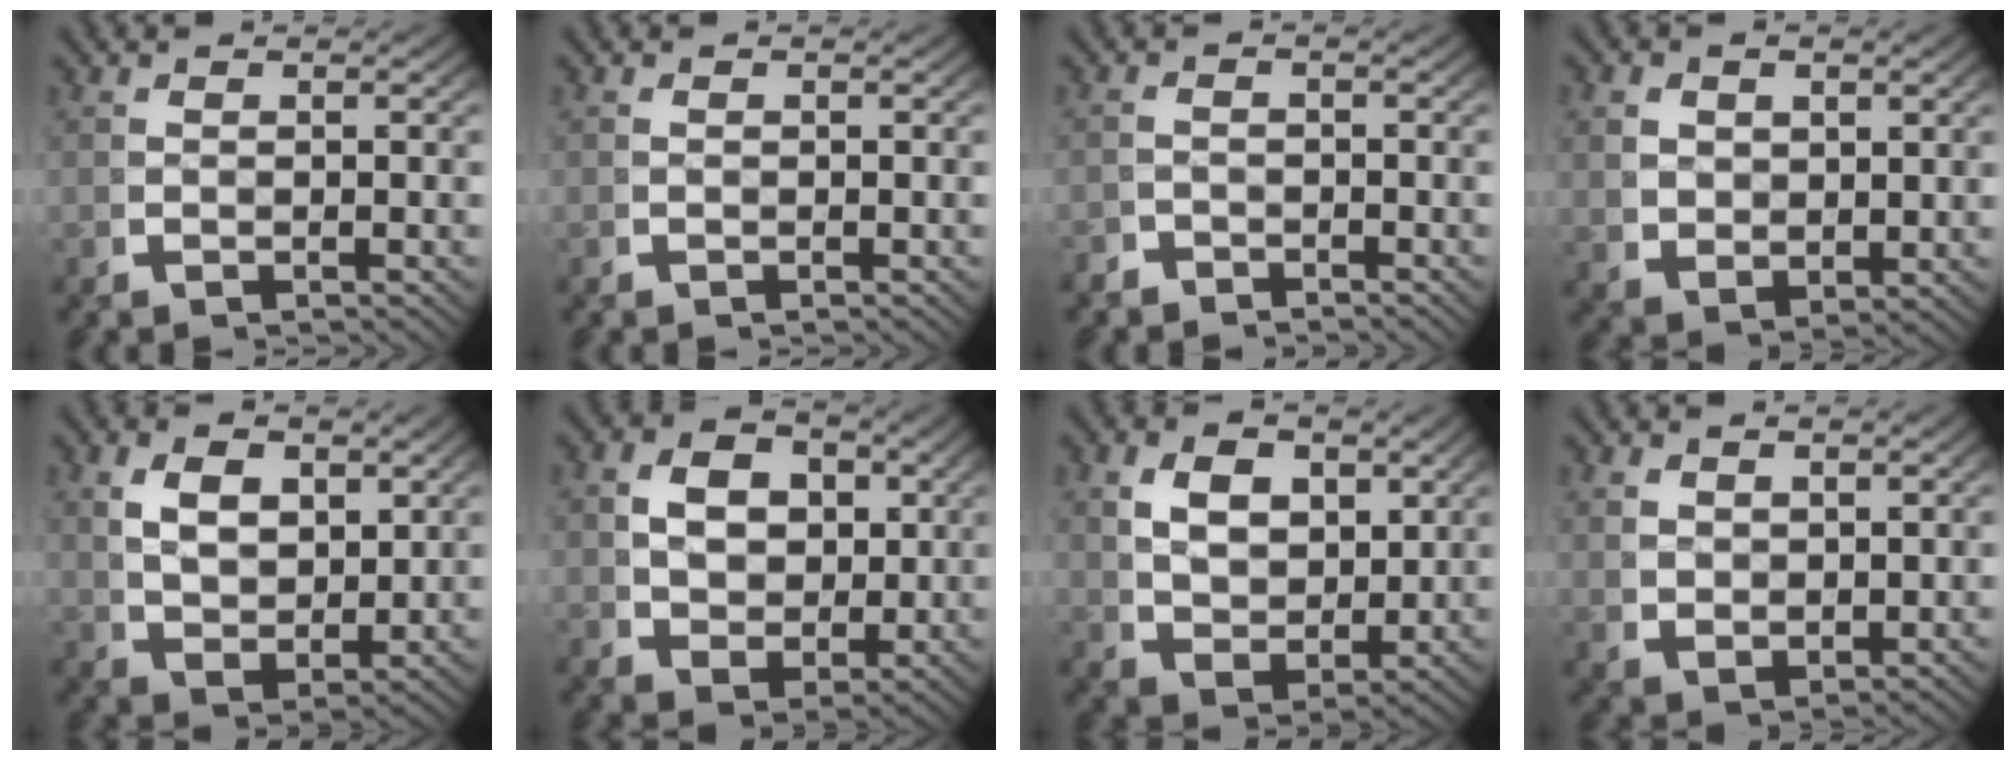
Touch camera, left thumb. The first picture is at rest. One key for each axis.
{"total": 0.0}
{"total": 2.3, "fx": -2.2, "fy": 0.6, "fz": -0.1, "tx": 0.005, "ty": -0.013, "tz": -0.038}
{"total": 3.7, "fx": 1.0, "fy": 2.7, "fz": 2.2, "tx": -0.052, "ty": -0.017, "tz": 0.034}
{"total": 5.7, "fx": 1.6, "fy": 3.8, "fz": 4.0, "tx": -0.073, "ty": -0.021, "tz": 0.041}
{"total": 7.1, "fx": 1.1, "fy": 5.3, "fz": 4.6, "tx": -0.083, "ty": -0.029, "tz": 0.029}
{"total": 6.5, "fx": 1.4, "fy": 4.6, "fz": 4.4, "tx": -0.085, "ty": -0.025, "tz": 0.036}
{"total": 2.6, "fx": 1.2, "fy": 1.6, "fz": 1.7, "tx": -0.040, "ty": -0.010, "tz": 0.039}